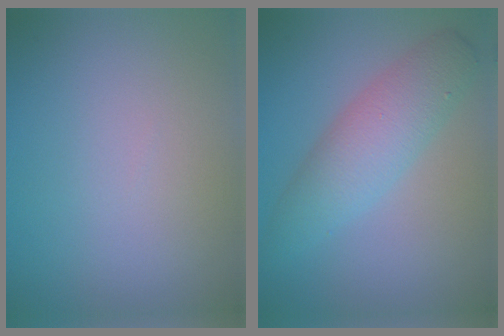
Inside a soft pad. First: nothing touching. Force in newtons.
{"total": 4.5, "press": 4.5, "slide": 0.1}